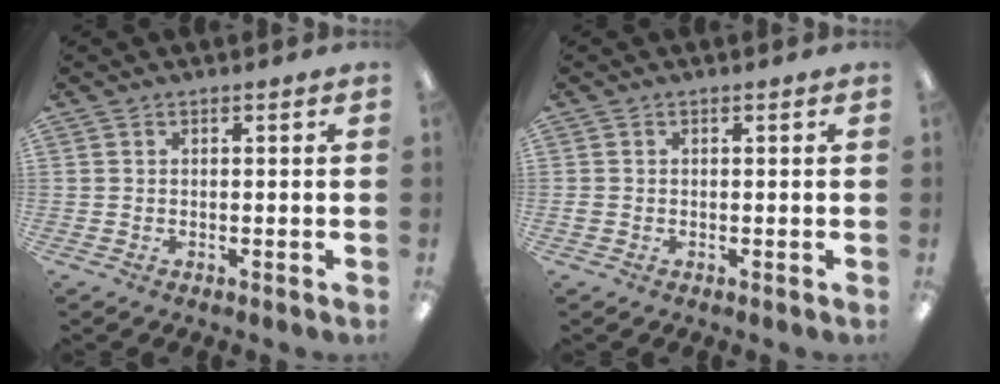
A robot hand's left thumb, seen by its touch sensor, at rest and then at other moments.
{"total": 0.8, "force": [-0.1, 0.6, 0.6], "torque": [-0.011, 0.004, -0.003]}